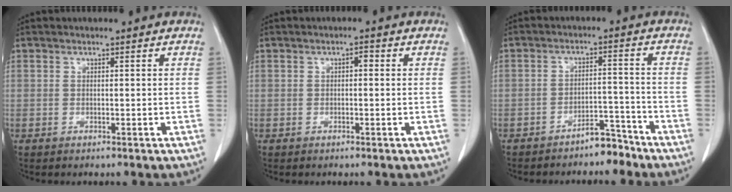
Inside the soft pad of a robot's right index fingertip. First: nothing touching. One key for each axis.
{"total": 1.0, "fx": 0.1, "fy": 0.5, "fz": 0.9, "tx": -0.012, "ty": 0.004, "tz": -0.001}
{"total": 4.6, "fx": -4.1, "fy": 1.3, "fz": 1.5, "tx": -0.016, "ty": 0.007, "tz": -0.066}